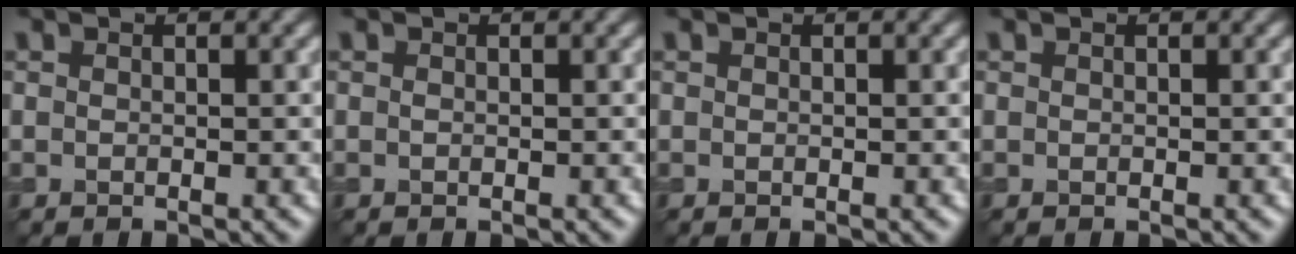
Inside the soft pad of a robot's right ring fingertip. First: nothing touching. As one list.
[{"total": 0.0}, {"total": 0.0}, {"total": 0.0}]